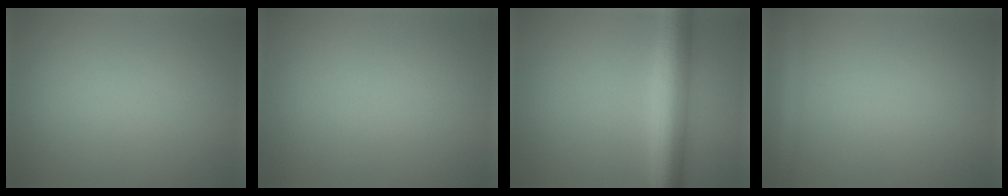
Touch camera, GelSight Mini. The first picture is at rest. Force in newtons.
{"total": 0.0}
{"total": 6.4, "press": 6.4, "slide": 0.0}
{"total": 2.4, "press": 2.4, "slide": 0.1}